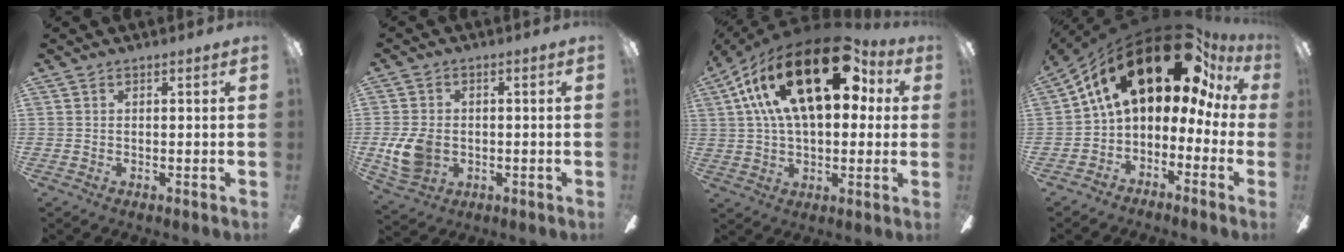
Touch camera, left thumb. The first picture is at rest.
{"total": 8.5, "force": [-1.2, 6.5, 5.4], "torque": [-0.123, 0.009, -0.020]}
{"total": 27.9, "force": [11.3, 14.0, 21.3], "torque": [-0.381, -0.041, 0.182]}
{"total": 22.1, "force": [12.0, 10.1, 15.6], "torque": [-0.272, -0.075, 0.211]}